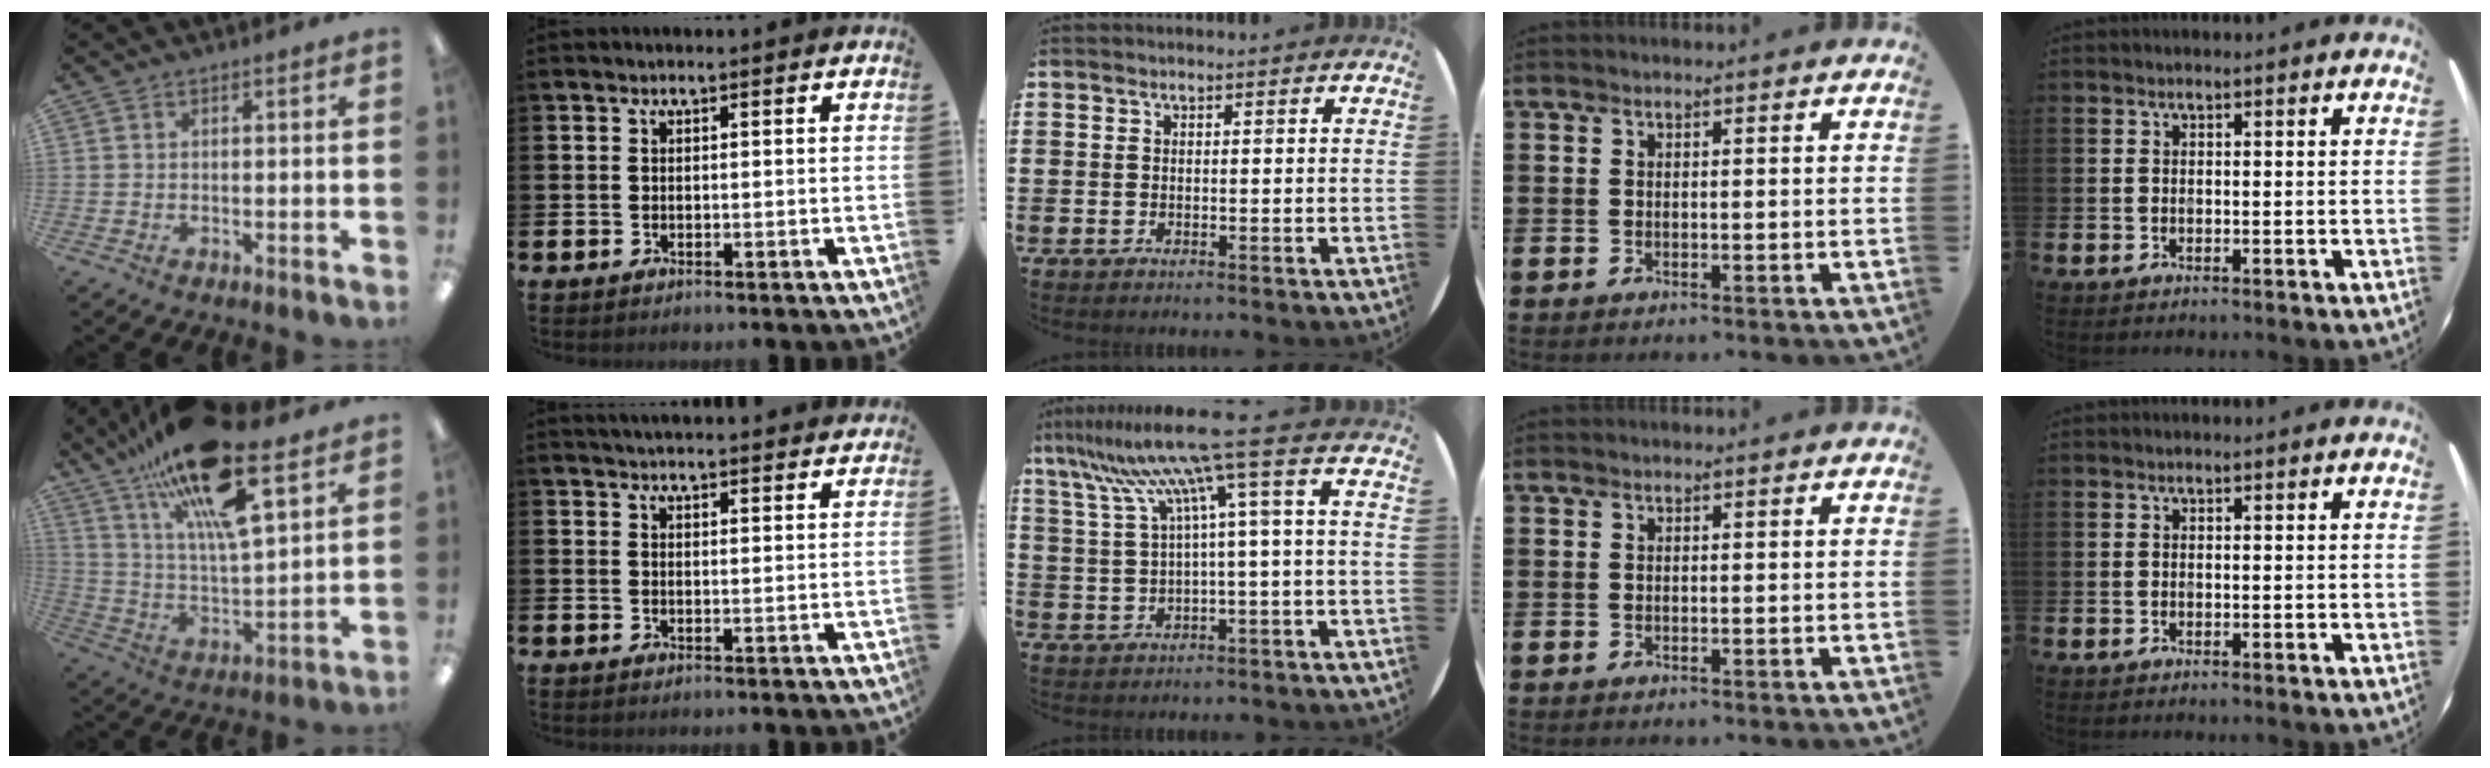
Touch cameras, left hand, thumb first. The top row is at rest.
{"thumb": {"total": 21.7, "force": [15.1, 5.6, 14.6], "torque": [-0.257, -0.083, 0.254]}, "index": {"total": 3.7, "force": [3.7, -0.1, 0.1], "torque": [-0.008, -0.020, 0.067]}, "middle": {"total": 10.4, "force": [5.6, -0.6, 8.7], "torque": [-0.202, -0.035, 0.084]}}